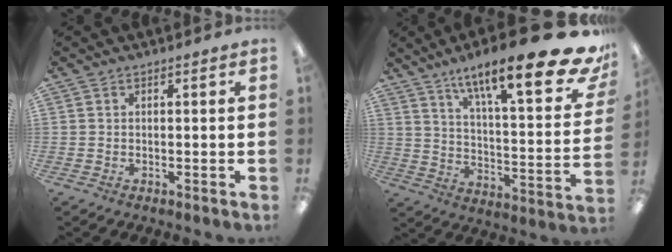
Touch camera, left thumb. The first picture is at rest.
{"total": 23.3, "force": [15.4, 5.2, 16.8], "torque": [-0.254, -0.103, 0.242]}